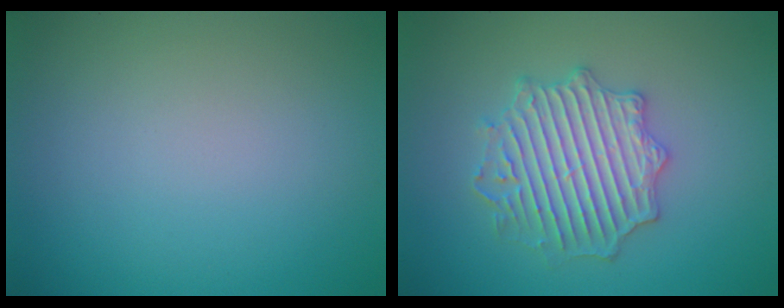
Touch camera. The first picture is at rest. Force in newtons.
{"total": 4.4, "press": 4.4, "slide": 0.7}